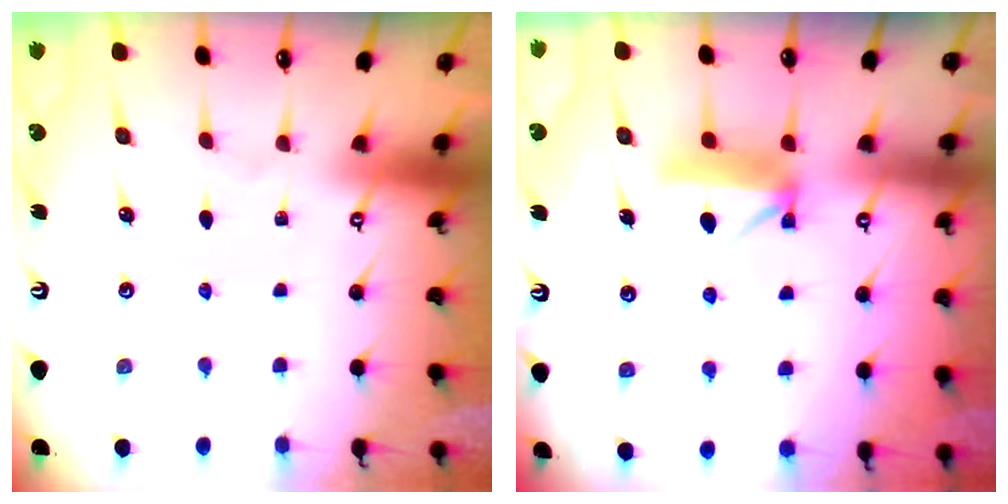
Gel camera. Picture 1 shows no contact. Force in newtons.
{"total": 8.6, "press": 8.6, "slide": 0.1}